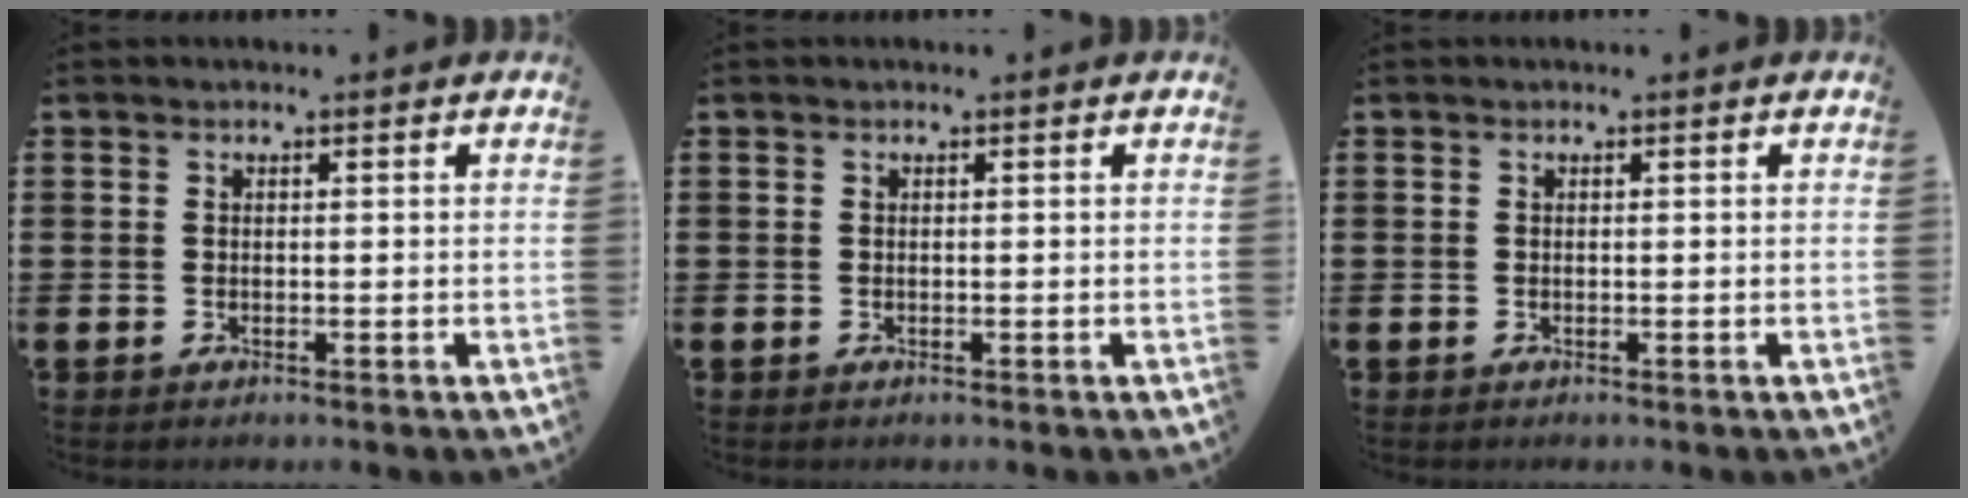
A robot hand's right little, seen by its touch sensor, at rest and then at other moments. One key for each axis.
{"total": 0.0}
{"total": 0.0}